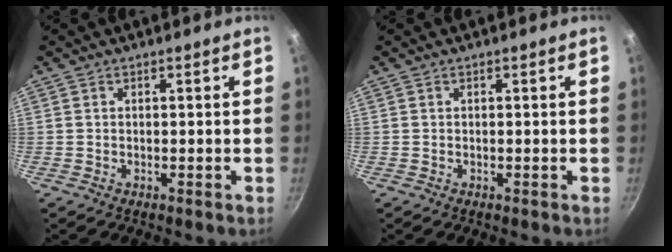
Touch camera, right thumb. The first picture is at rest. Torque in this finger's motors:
{"motor_torque": [-0.14, 0.14, 0.00, -0.01, 0.00]}